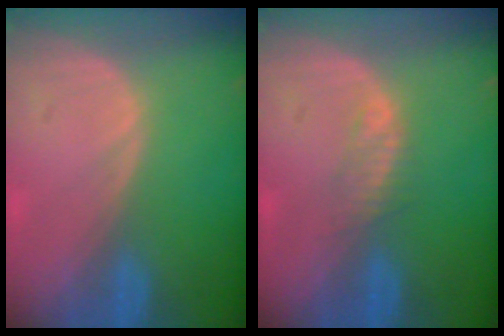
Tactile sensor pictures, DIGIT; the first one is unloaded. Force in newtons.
{"total": 1.8, "press": 1.8, "slide": 0.1}